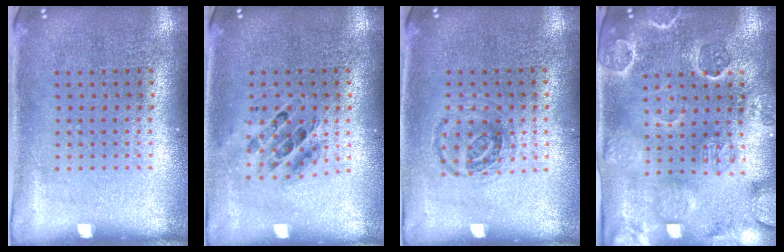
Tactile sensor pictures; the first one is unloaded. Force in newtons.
{"total": 0.8, "press": 0.7, "slide": 0.2}
{"total": 1.0, "press": 0.9, "slide": 0.5}
{"total": 3.2, "press": 3.0, "slide": 1.1}